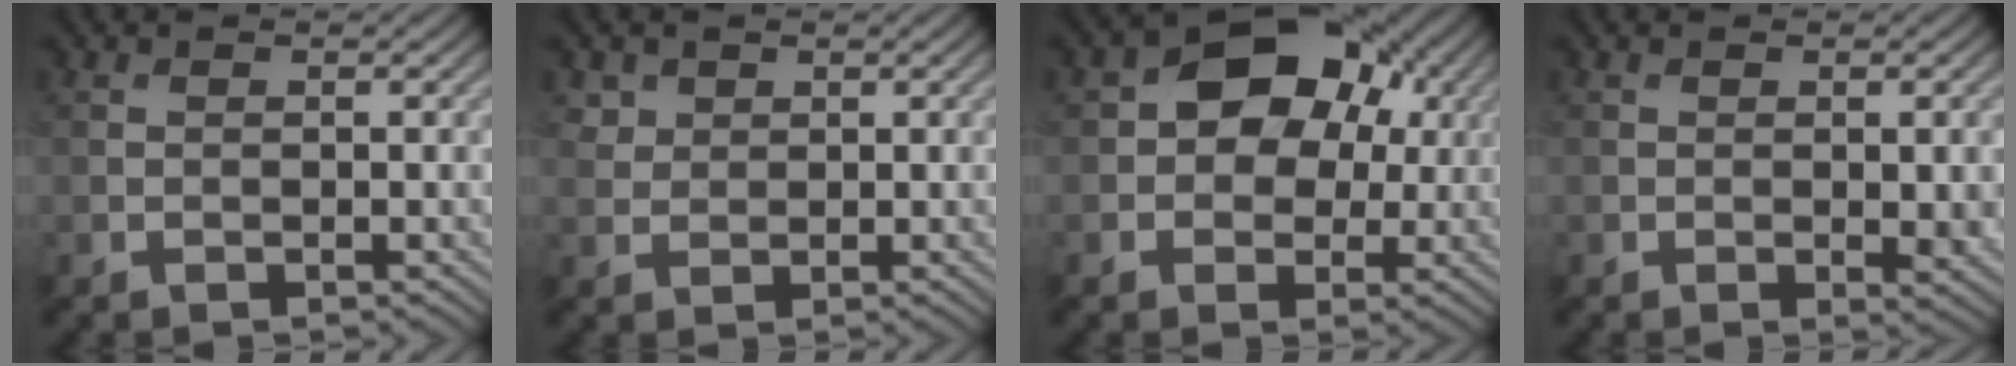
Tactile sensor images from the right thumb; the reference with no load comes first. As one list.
[{"total": 2.0, "force": [1.2, 1.5, 0.4], "torque": [-0.012, -0.007, 0.029]}, {"total": 9.5, "force": [2.0, 7.0, 6.2], "torque": [-0.093, 0.016, 0.010]}, {"total": 3.1, "force": [-0.3, 1.0, 2.9], "torque": [-0.040, -0.008, -0.001]}]